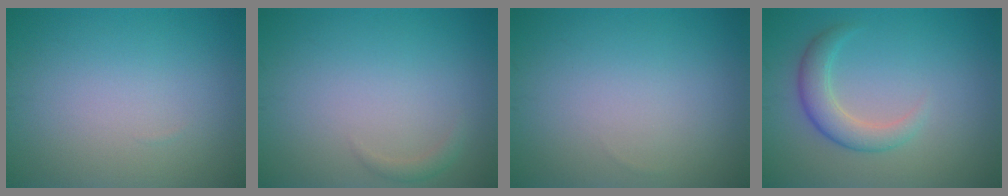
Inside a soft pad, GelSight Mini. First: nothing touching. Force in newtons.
{"total": 0.9, "press": 0.9, "slide": 0.1}
{"total": 0.0}
{"total": 3.1, "press": 3.1, "slide": 0.1}